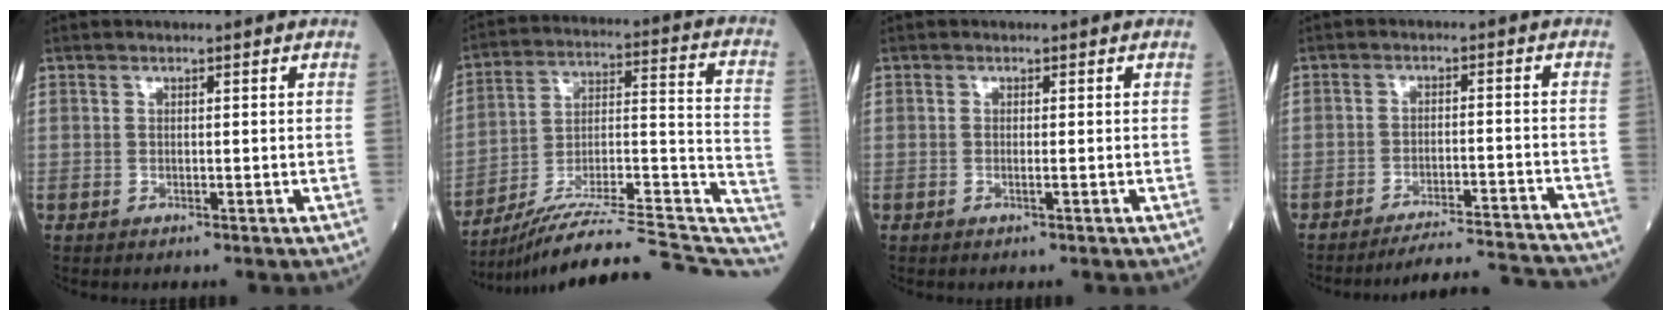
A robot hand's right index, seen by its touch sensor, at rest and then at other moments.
{"total": 26.4, "force": [-23.4, 1.6, 12.1], "torque": [-0.121, 0.017, -0.345]}
{"total": 0.7, "force": [-0.1, -0.1, 0.7], "torque": [-0.015, -0.001, -0.003]}
{"total": 12.6, "force": [-12.5, -1.0, 1.4], "torque": [-0.004, 0.004, -0.172]}